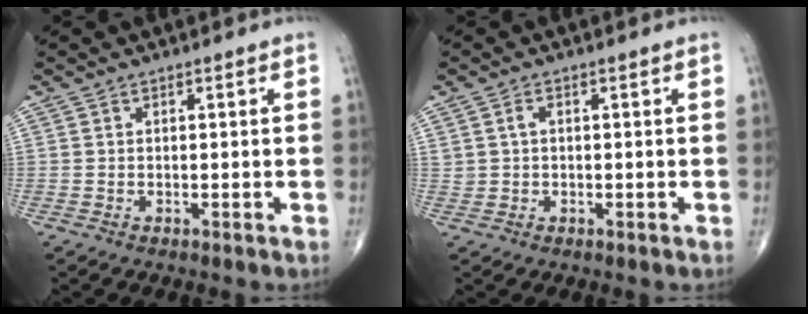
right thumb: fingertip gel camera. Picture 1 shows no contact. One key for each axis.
{"total": 1.9, "fx": 0.5, "fy": 1.4, "fz": 1.3, "tx": -0.022, "ty": 0.002, "tz": 0.012}